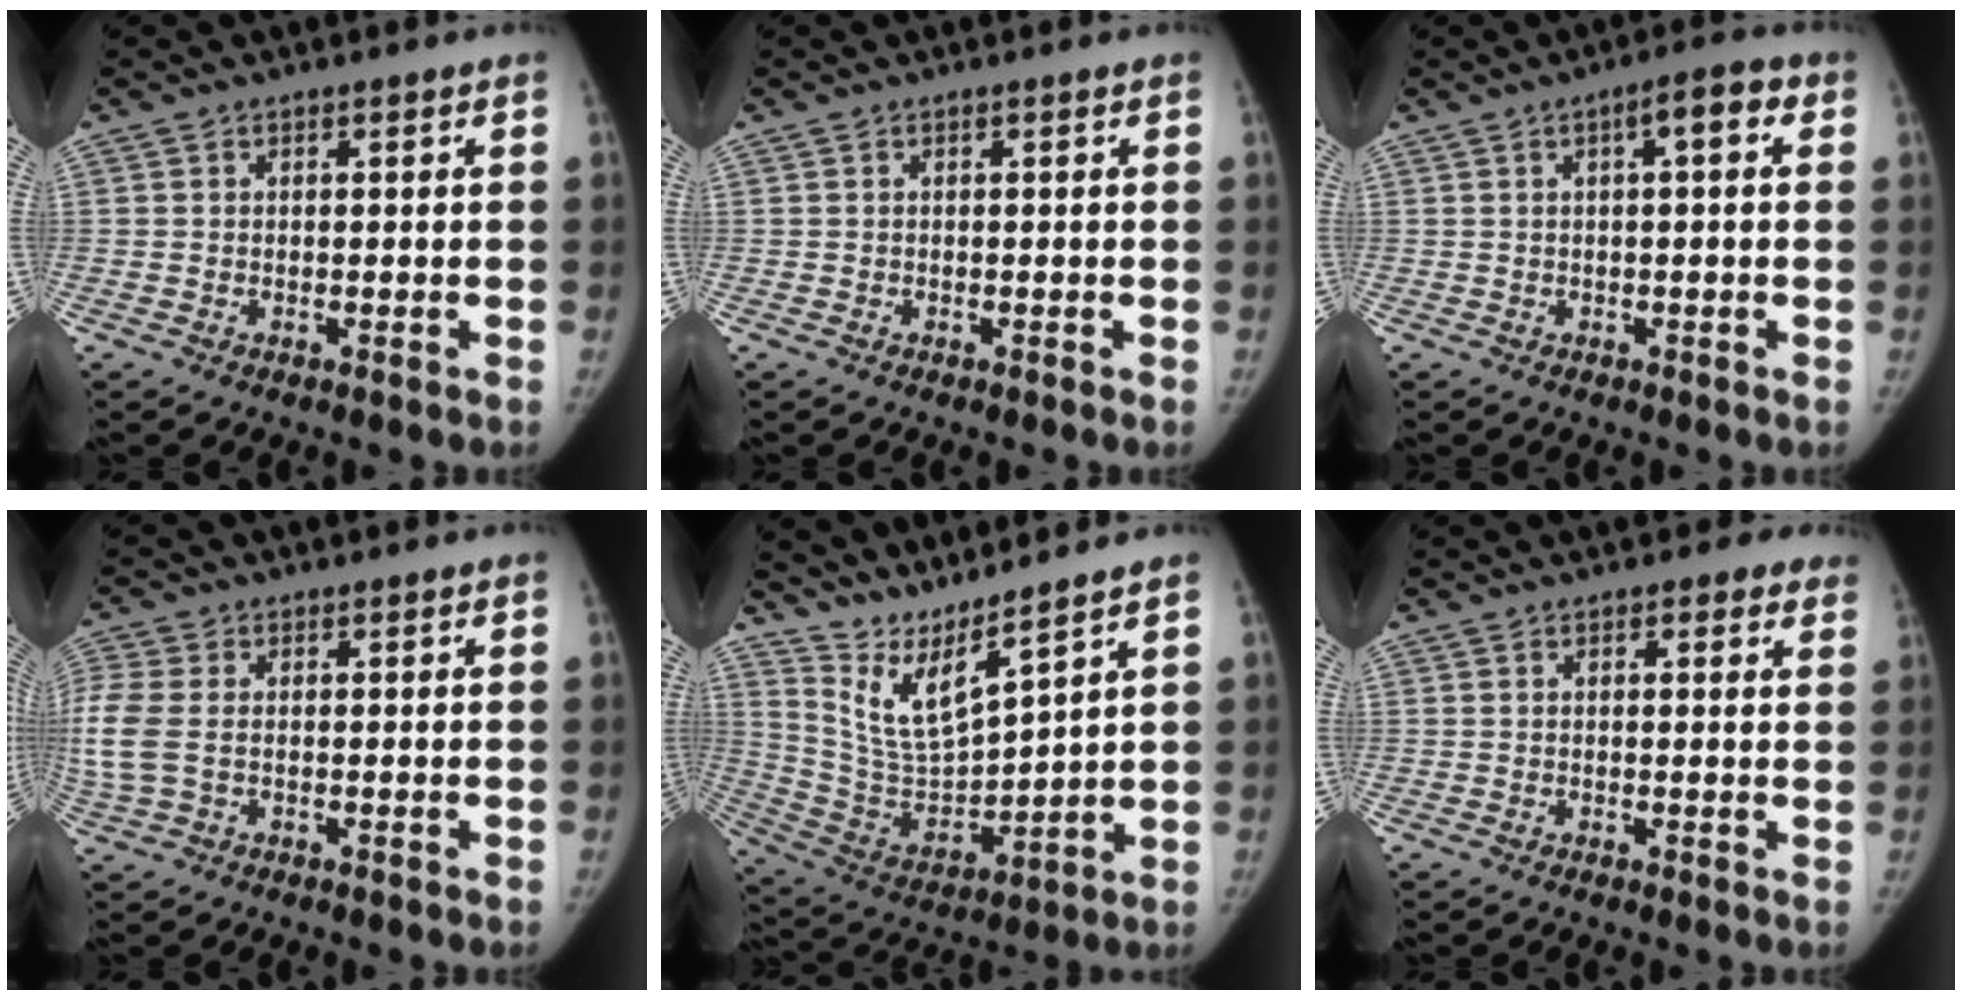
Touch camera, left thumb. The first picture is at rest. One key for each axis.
{"total": 0.0}
{"total": 5.0, "fx": 1.4, "fy": 1.5, "fz": 4.5, "tx": -0.059, "ty": 0.011, "tz": 0.013}
{"total": 7.7, "fx": 0.1, "fy": 5.0, "fz": 5.9, "tx": -0.175, "ty": 0.009, "tz": 0.004}
{"total": 11.4, "fx": 9.7, "fy": 0.7, "fz": 5.9, "tx": -0.109, "ty": -0.073, "tz": 0.207}
{"total": 3.6, "fx": 2.5, "fy": 1.9, "fz": 1.7, "tx": 0.013, "ty": -0.006, "tz": 0.023}